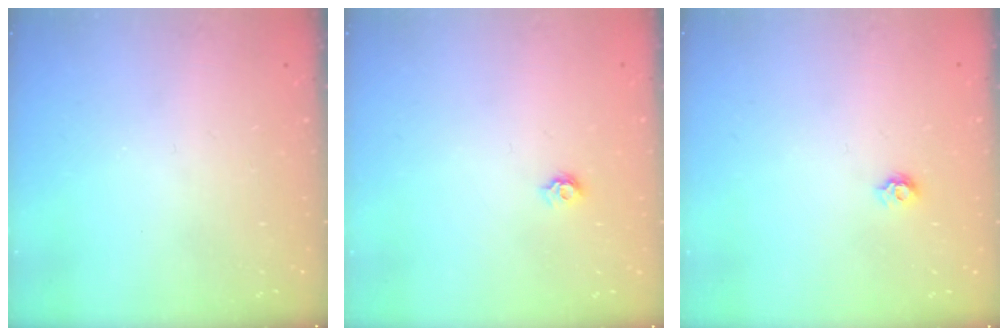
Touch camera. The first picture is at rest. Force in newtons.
{"total": 4.6, "press": 4.6, "slide": 0.6}
{"total": 5.9, "press": 5.8, "slide": 0.7}